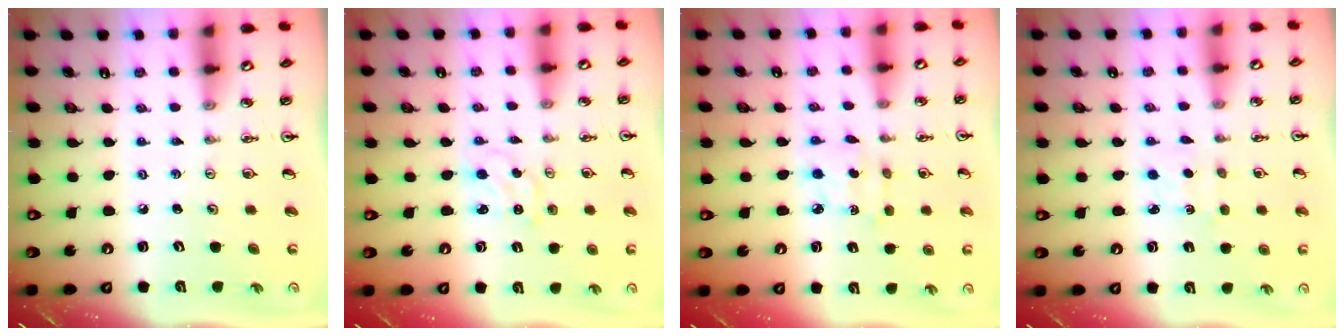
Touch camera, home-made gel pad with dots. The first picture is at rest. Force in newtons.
{"total": 1.4, "press": 1.4, "slide": 0.3}
{"total": 2.8, "press": 2.8, "slide": 0.4}
{"total": 0.9, "press": 0.9, "slide": 0.2}